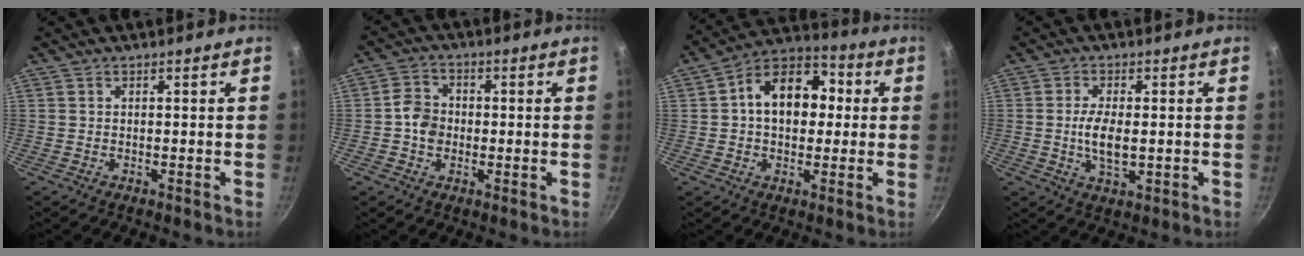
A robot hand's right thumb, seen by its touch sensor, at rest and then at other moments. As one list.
[{"total": 5.3, "force": [-0.6, 4.5, 2.7], "torque": [-0.028, 0.016, -0.021]}, {"total": 14.8, "force": [1.7, 10.3, 10.5], "torque": [-0.114, 0.031, 0.007]}, {"total": 6.2, "force": [-0.3, 2.8, 5.5], "torque": [-0.110, -0.002, -0.005]}]